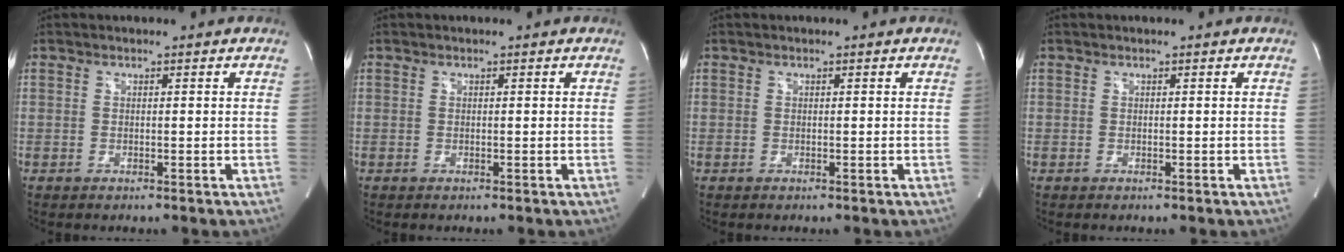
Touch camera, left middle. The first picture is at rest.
{"total": 0.0}
{"total": 0.0}
{"total": 0.0}